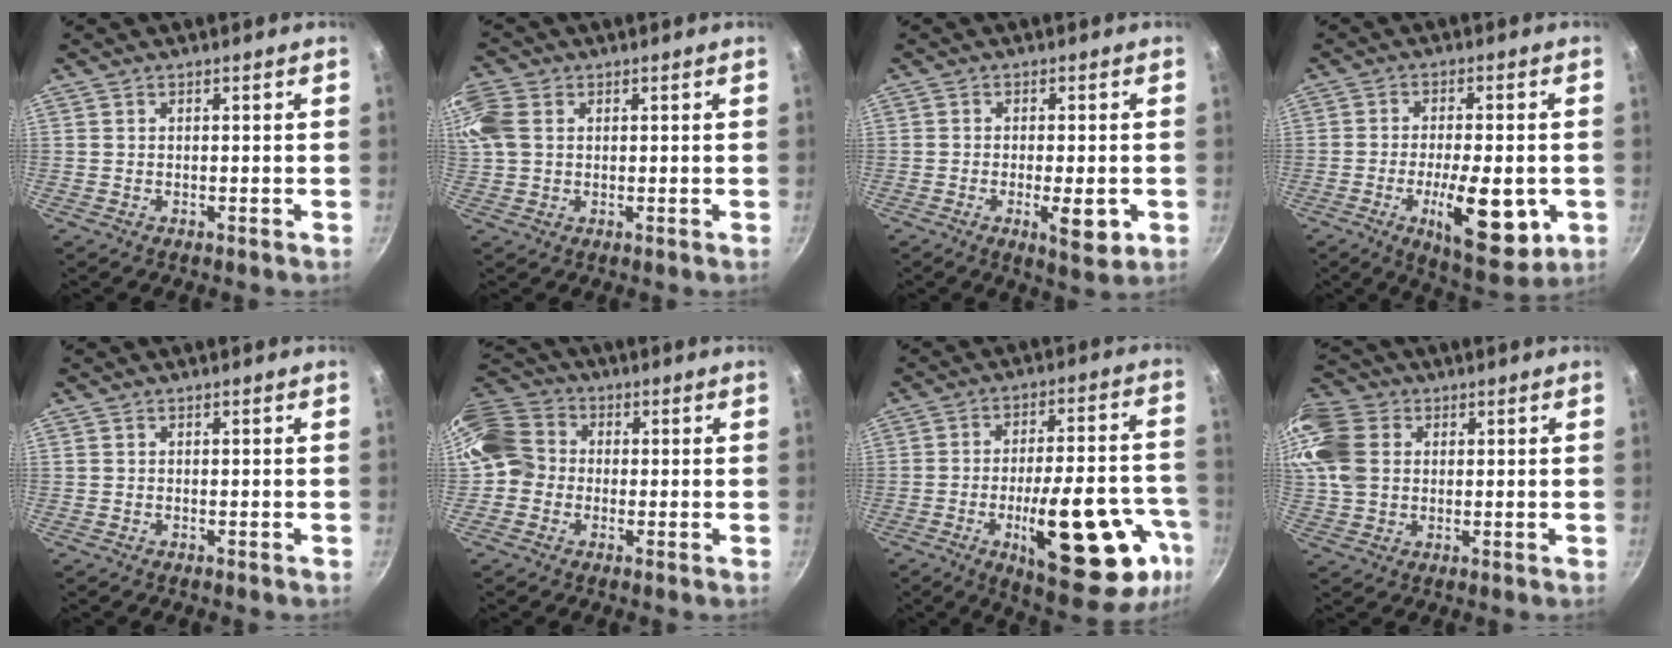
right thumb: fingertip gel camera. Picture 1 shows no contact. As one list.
[{"total": 7.6, "force": [2.2, 5.4, 4.9], "torque": [-0.109, 0.016, 0.040]}, {"total": 8.5, "force": [-2.3, 2.8, 7.6], "torque": [-0.103, -0.002, -0.029]}, {"total": 14.9, "force": [-3.9, 5.7, 13.2], "torque": [-0.183, 0.000, -0.052]}, {"total": 0.0}, {"total": 9.8, "force": [-0.3, 8.7, 4.5], "torque": [-0.060, 0.023, -0.027]}, {"total": 25.4, "force": [-9.4, 9.8, 21.5], "torque": [-0.249, 0.026, -0.122]}, {"total": 14.3, "force": [3.3, 11.1, 8.4], "torque": [-0.172, 0.012, 0.052]}]